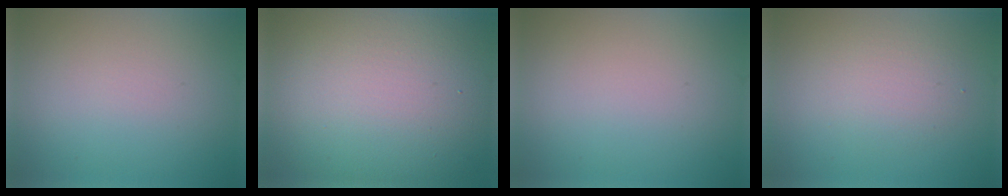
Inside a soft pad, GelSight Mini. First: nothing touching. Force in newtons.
{"total": 17.2, "press": 17.2, "slide": 1.1}
{"total": 0.0}
{"total": 2.6, "press": 2.6, "slide": 0.2}